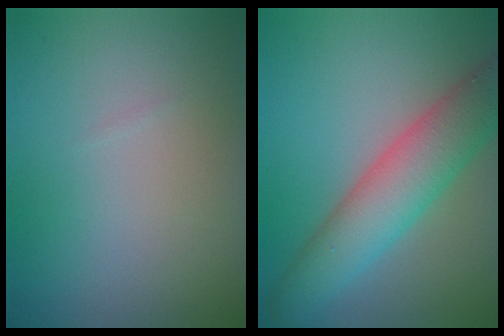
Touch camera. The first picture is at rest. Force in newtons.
{"total": 6.8, "press": 6.8, "slide": 0.3}